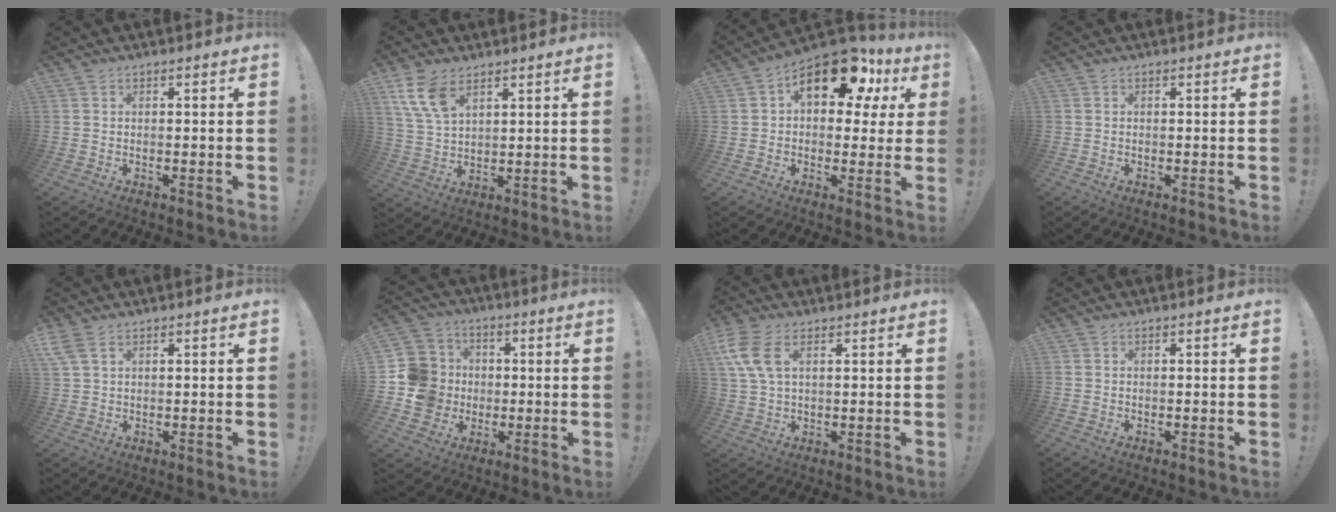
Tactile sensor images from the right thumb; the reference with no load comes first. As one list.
[{"total": 9.7, "force": [5.7, 5.1, 5.9], "torque": [-0.116, -0.020, 0.109]}, {"total": 15.8, "force": [6.9, 8.6, 11.3], "torque": [-0.155, -0.028, 0.117]}, {"total": 0.0}, {"total": 4.4, "force": [2.5, 2.1, 2.9], "torque": [-0.060, -0.002, 0.051]}, {"total": 13.4, "force": [-1.0, 12.5, 4.5], "torque": [-0.086, 0.017, -0.011]}, {"total": 9.1, "force": [3.6, 4.6, 6.9], "torque": [-0.149, -0.004, 0.070]}, {"total": 0.0}]